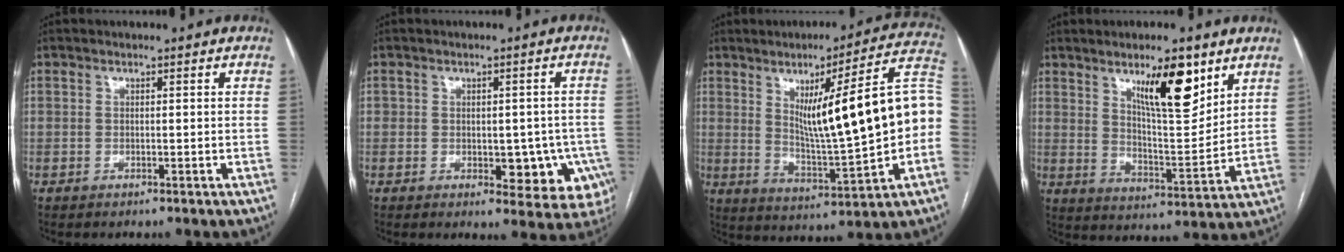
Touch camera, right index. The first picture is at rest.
{"total": 9.1, "force": [-2.3, 5.5, 6.9], "torque": [-0.059, 0.016, -0.018]}
{"total": 19.6, "force": [1.4, 1.5, 19.5], "torque": [-0.272, 0.021, 0.025]}
{"total": 11.8, "force": [6.8, 2.7, 9.2], "torque": [-0.149, -0.008, 0.117]}